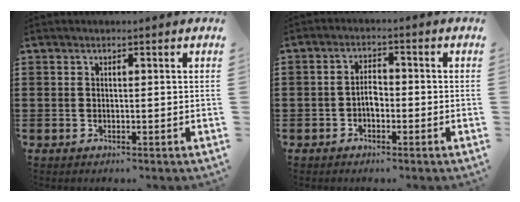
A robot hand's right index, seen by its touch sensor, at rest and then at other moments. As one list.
[{"total": 2.4, "force": [-0.8, 1.4, 1.8], "torque": [-0.035, 0.006, -0.016]}]